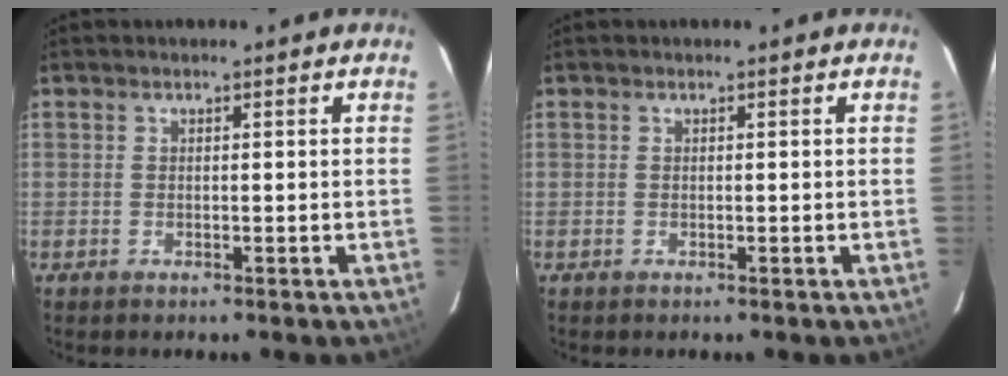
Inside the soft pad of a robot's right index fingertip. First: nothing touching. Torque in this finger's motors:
{"motor_torque": [0.00, 0.00, 0.00, 0.00]}